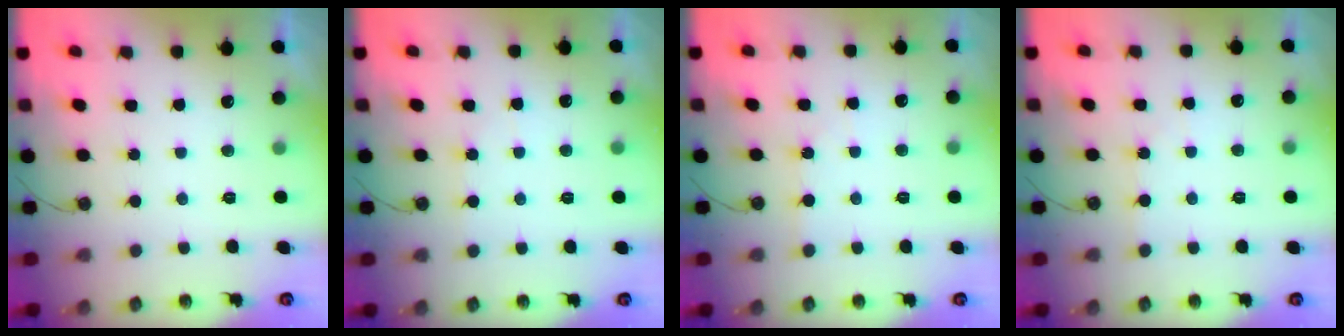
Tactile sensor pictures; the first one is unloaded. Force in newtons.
{"total": 3.2, "press": 3.1, "slide": 0.4}
{"total": 1.6, "press": 1.6, "slide": 0.2}
{"total": 2.1, "press": 2.0, "slide": 0.3}